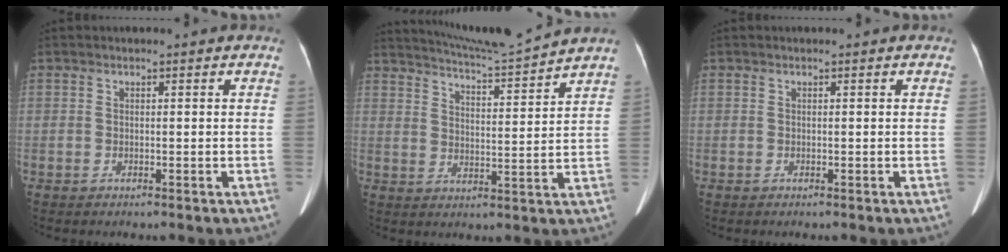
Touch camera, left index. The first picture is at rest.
{"total": 10.3, "force": [9.8, -2.5, 2.1], "torque": [-0.050, -0.026, 0.156]}
{"total": 0.0}